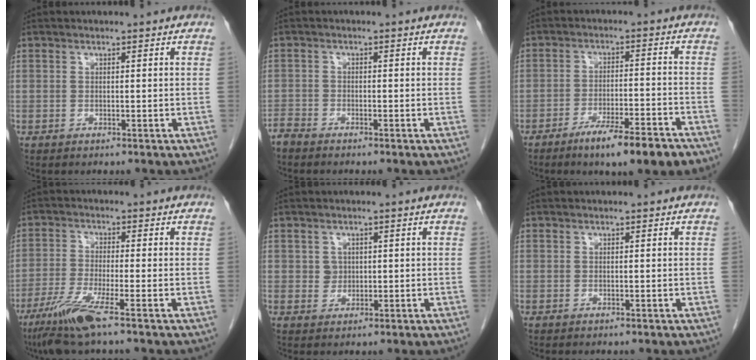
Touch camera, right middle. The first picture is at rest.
{"total": 2.1, "force": [-2.0, 0.3, 0.3], "torque": [-0.002, -0.004, -0.038]}
{"total": 9.7, "force": [-6.7, 0.6, 7.0], "torque": [-0.103, -0.016, -0.103]}
{"total": 7.5, "force": [-4.6, -0.3, 6.0], "torque": [-0.123, -0.025, -0.092]}
{"total": 1.7, "force": [0.4, 1.6, 0.4], "torque": [-0.006, -0.001, 0.008]}
{"total": 0.0}